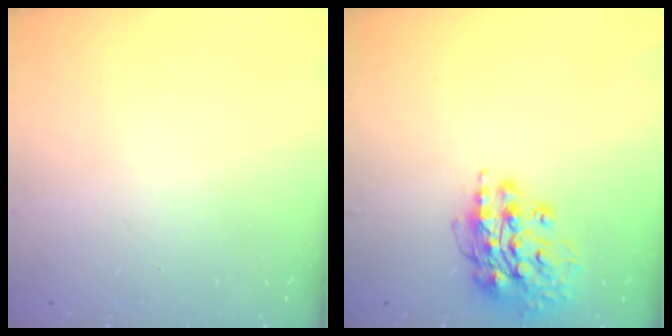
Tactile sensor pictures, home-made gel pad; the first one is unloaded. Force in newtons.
{"total": 15.0, "press": 14.9, "slide": 1.6}